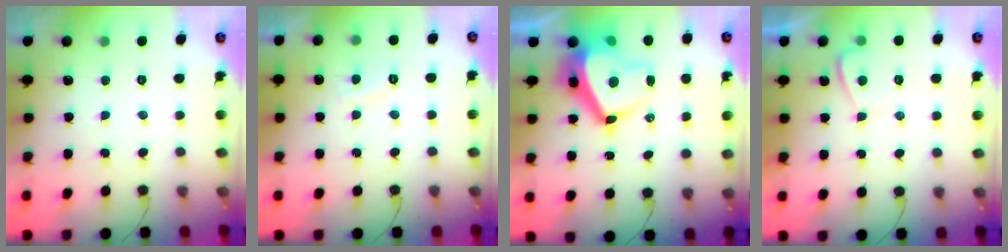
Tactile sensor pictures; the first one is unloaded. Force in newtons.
{"total": 2.5, "press": 2.4, "slide": 0.8}
{"total": 12.9, "press": 12.9, "slide": 1.6}
{"total": 0.0}